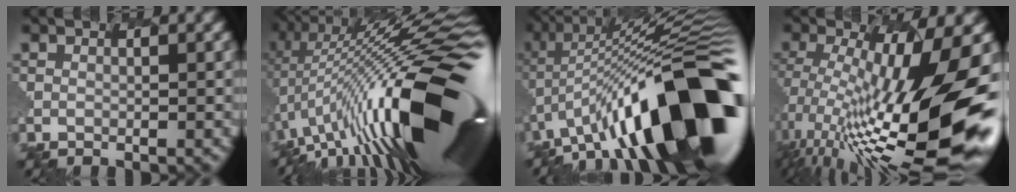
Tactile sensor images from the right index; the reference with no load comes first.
{"total": 19.4, "force": [-1.3, 6.0, 18.4], "torque": [-0.296, 0.007, -0.021]}
{"total": 16.7, "force": [-5.7, 5.9, 14.5], "torque": [-0.225, 0.039, -0.114]}
{"total": 15.9, "force": [-2.6, 4.1, 15.1], "torque": [-0.263, -0.007, -0.048]}